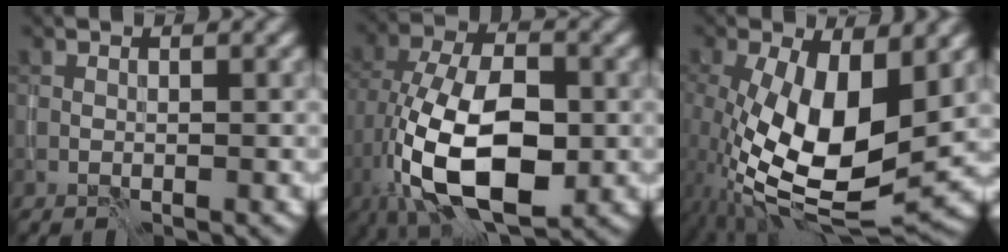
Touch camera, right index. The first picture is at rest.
{"total": 13.5, "force": [-3.7, 7.0, 11.0], "torque": [-0.213, -0.006, -0.067]}
{"total": 12.9, "force": [-0.6, 5.7, 11.6], "torque": [-0.210, -0.015, -0.014]}